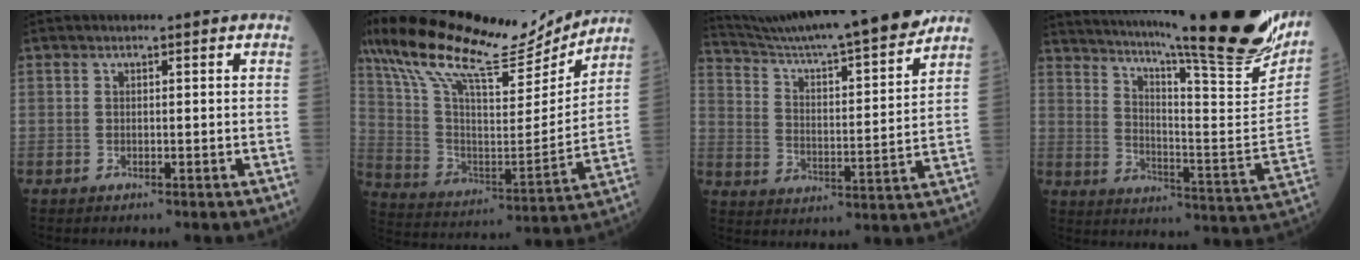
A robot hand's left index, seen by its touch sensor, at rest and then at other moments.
{"total": 23.1, "force": [19.4, 4.8, 11.5], "torque": [-0.219, 0.010, 0.322]}
{"total": 20.3, "force": [18.3, -0.6, 8.9], "torque": [-0.154, -0.023, 0.281]}
{"total": 31.0, "force": [25.1, 1.8, 18.1], "torque": [-0.278, -0.085, 0.336]}